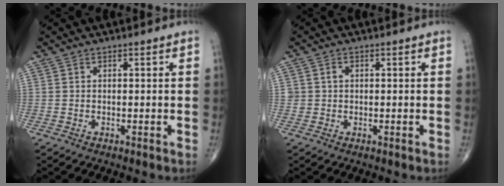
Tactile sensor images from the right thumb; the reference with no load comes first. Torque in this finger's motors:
{"motor_torque": [0.36, 0.30, 0.12, -0.16, -0.07]}